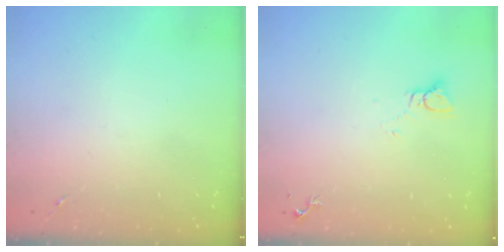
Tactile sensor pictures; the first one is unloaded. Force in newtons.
{"total": 2.7, "press": 2.7, "slide": 0.2}